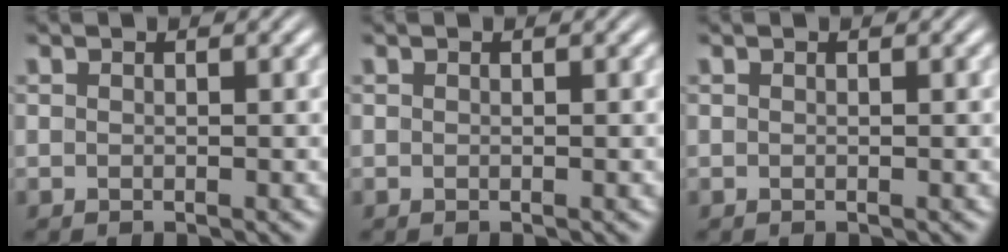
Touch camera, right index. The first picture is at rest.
{"total": 0.0}
{"total": 0.0}